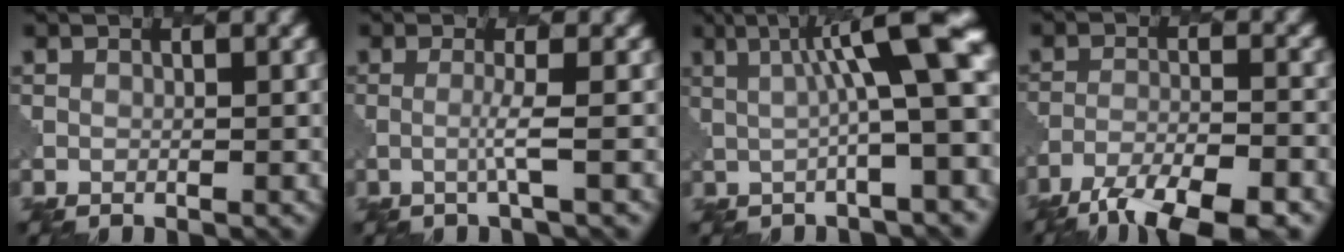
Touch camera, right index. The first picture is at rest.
{"total": 1.5, "force": [-0.1, -0.1, 1.5], "torque": [-0.028, 0.002, -0.011]}
{"total": 10.2, "force": [2.3, 1.7, 9.8], "torque": [-0.118, 0.016, 0.034]}
{"total": 8.3, "force": [-6.5, 2.1, 4.6], "torque": [-0.072, -0.015, -0.108]}